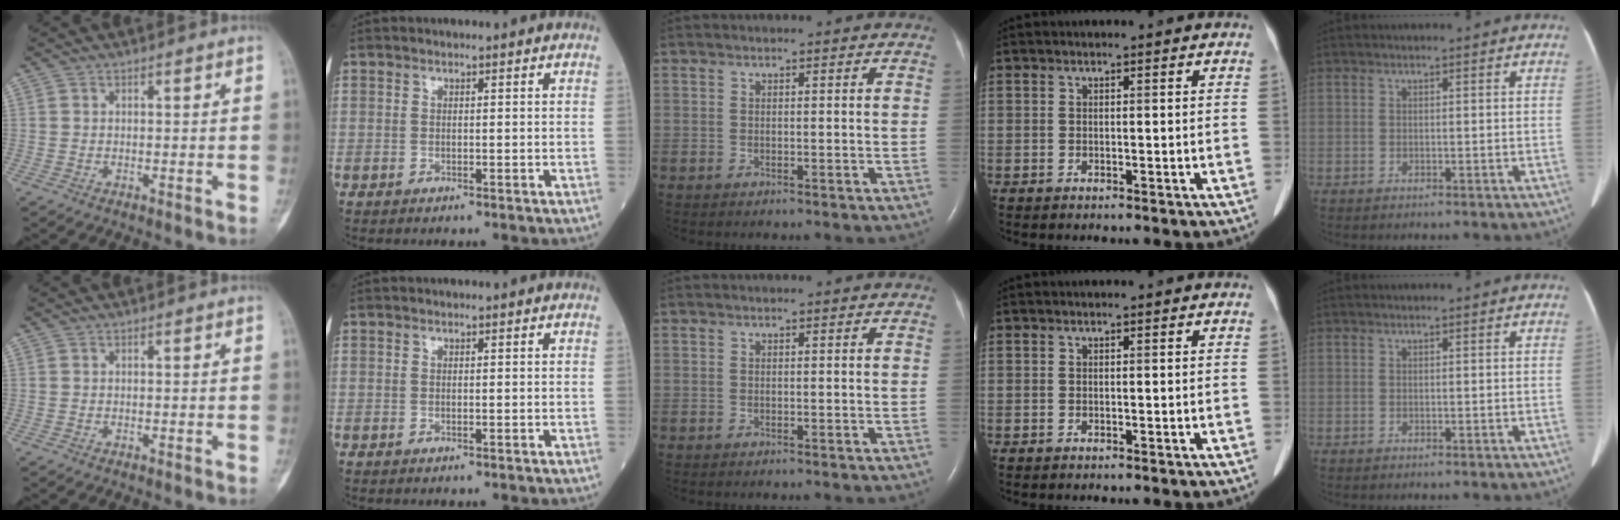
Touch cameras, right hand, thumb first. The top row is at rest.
{}